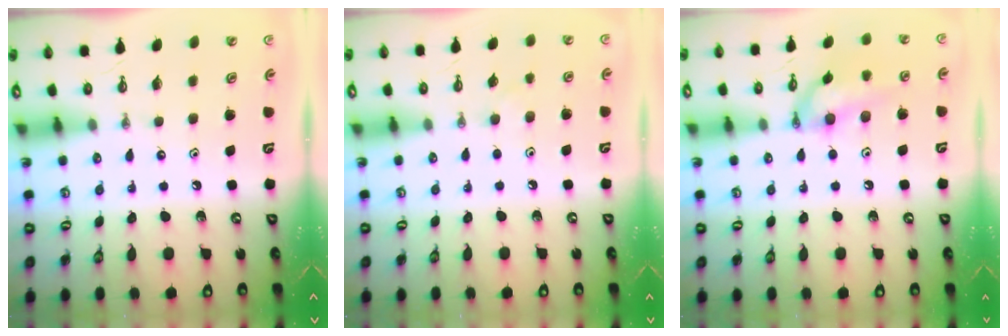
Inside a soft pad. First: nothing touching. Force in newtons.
{"total": 5.7, "press": 4.7, "slide": 3.2}
{"total": 12.7, "press": 12.3, "slide": 3.2}